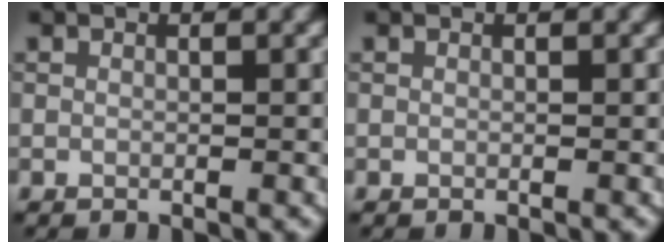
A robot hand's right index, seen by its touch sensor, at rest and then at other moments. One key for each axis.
{"total": 0.0}